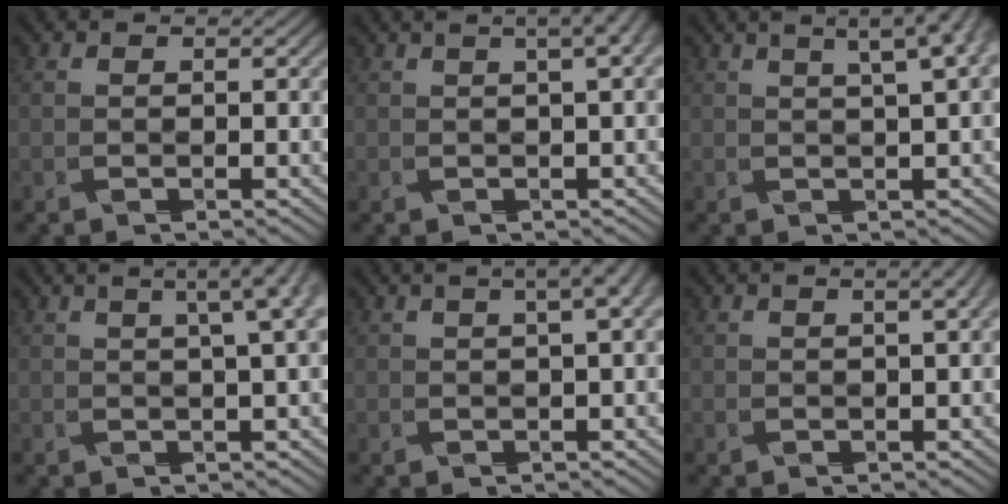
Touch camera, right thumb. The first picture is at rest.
{"total": 4.6, "force": [1.6, 1.4, 4.1], "torque": [-0.071, 0.011, 0.031]}
{"total": 6.2, "force": [2.9, 1.0, 5.4], "torque": [-0.080, 0.015, 0.045]}
{"total": 5.5, "force": [2.0, 0.6, 5.1], "torque": [-0.075, 0.016, 0.034]}
{"total": 4.3, "force": [1.5, 0.9, 3.9], "torque": [-0.069, 0.006, 0.033]}
{"total": 2.9, "force": [0.5, 1.0, 2.7], "torque": [-0.050, -0.002, 0.019]}